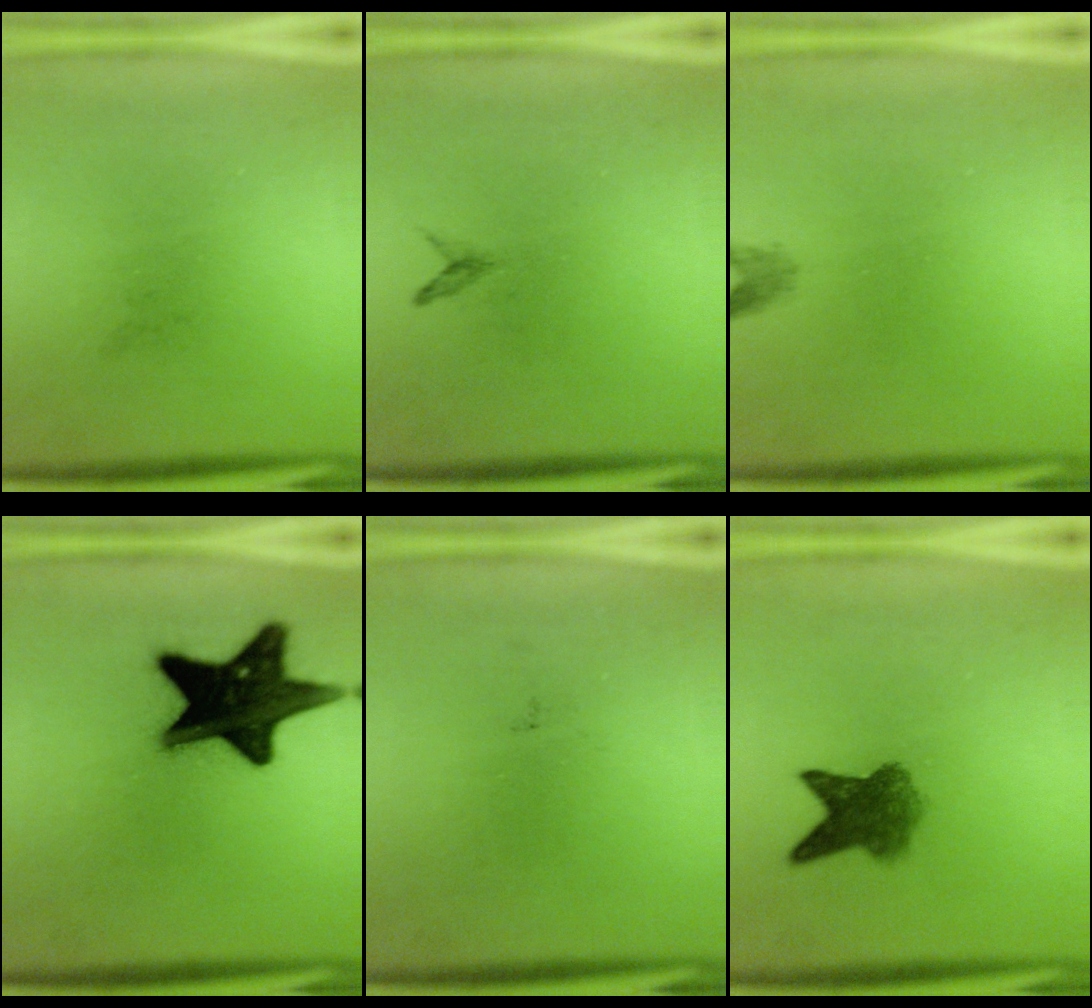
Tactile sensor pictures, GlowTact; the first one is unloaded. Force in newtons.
{"total": 0.7}
{"total": 1.2}
{"total": 19.0}
{"total": 0.0}
{"total": 5.7}